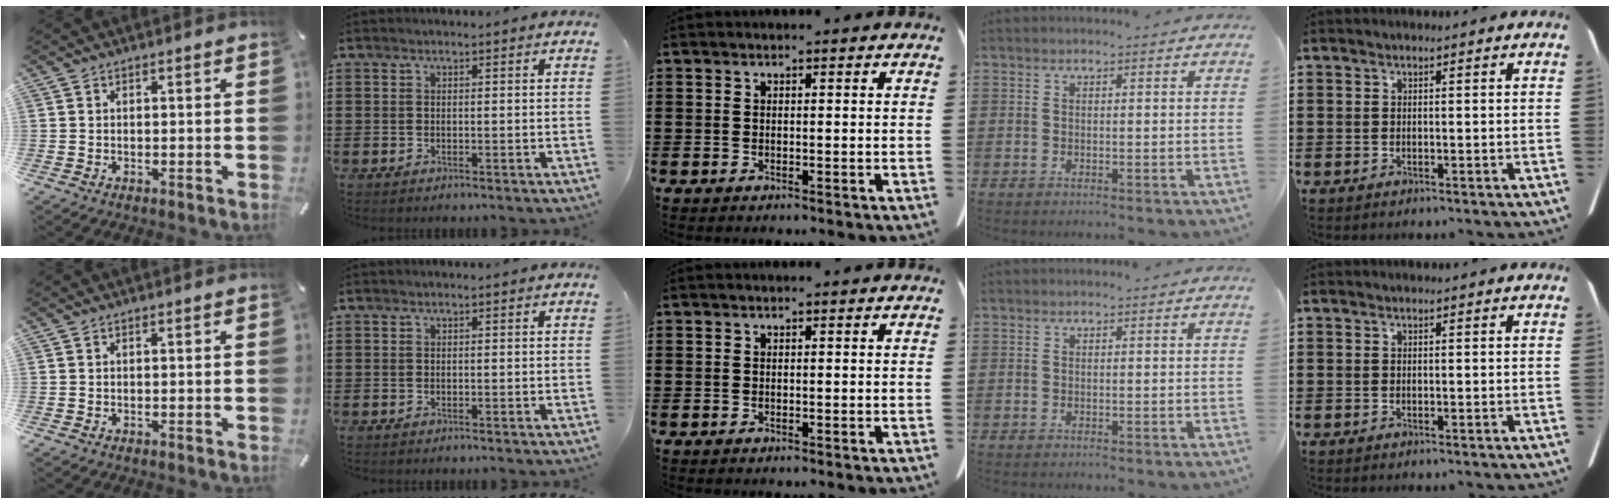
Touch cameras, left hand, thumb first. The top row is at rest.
{}